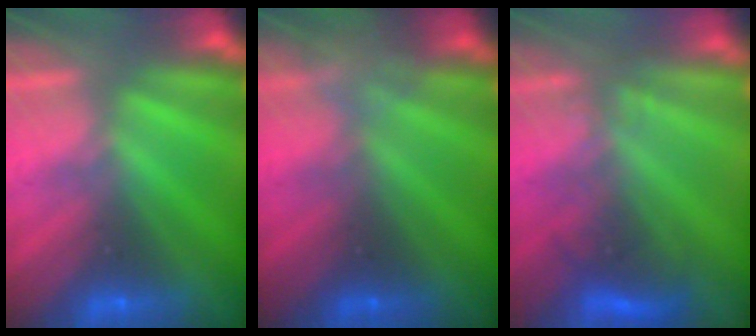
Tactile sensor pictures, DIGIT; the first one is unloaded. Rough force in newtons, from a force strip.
{"total": 2.3}
{"total": 2.9}